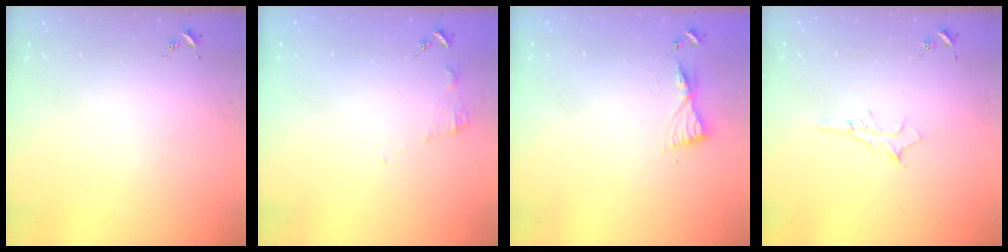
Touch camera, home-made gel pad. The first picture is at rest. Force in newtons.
{"total": 6.7, "press": 6.7, "slide": 0.5}
{"total": 5.6, "press": 5.6, "slide": 0.5}
{"total": 6.2, "press": 6.1, "slide": 0.8}